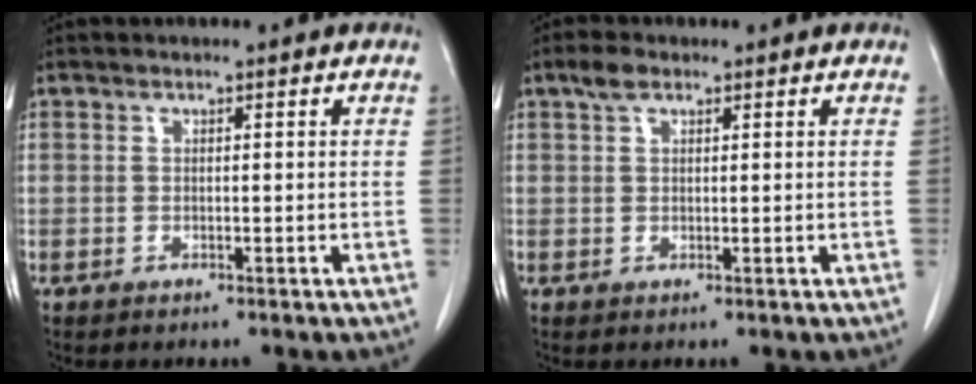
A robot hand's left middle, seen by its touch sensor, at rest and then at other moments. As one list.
[{"total": 2.2, "force": [1.4, 1.0, 1.3], "torque": [-0.030, 0.012, 0.027]}]